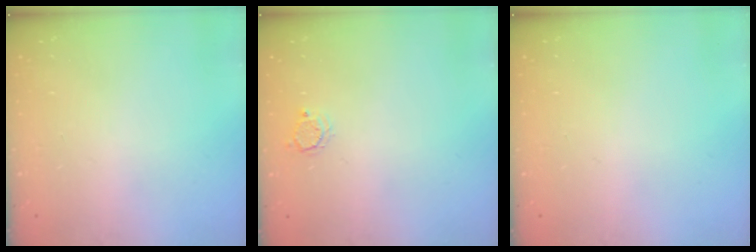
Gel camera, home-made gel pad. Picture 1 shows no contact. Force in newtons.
{"total": 3.3, "press": 3.3, "slide": 0.4}
{"total": 0.0}